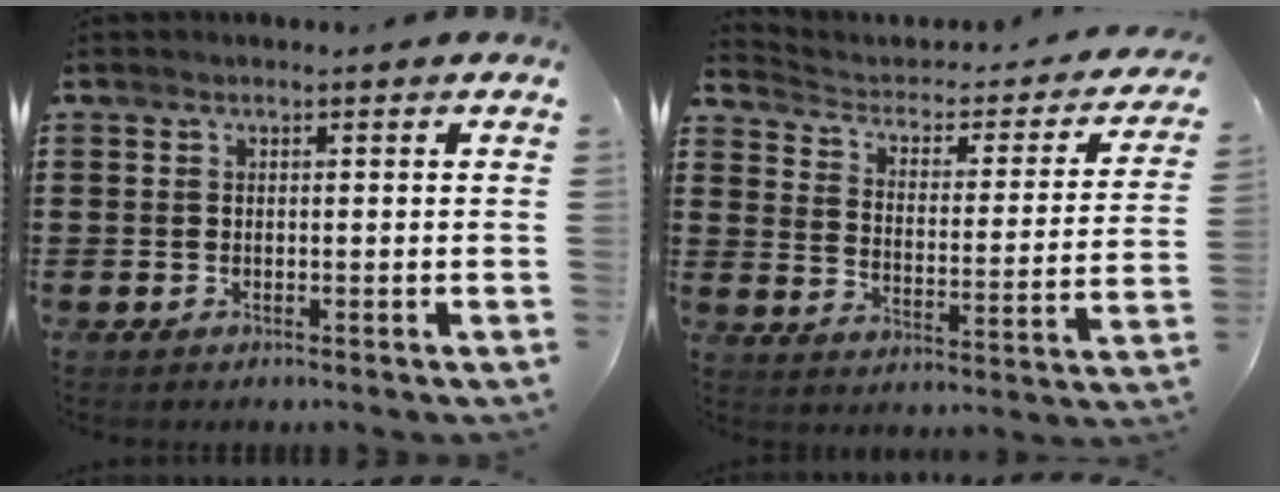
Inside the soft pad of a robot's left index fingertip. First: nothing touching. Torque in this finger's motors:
{"motor_torque": [2.14, 0.00, 0.08, -0.01]}